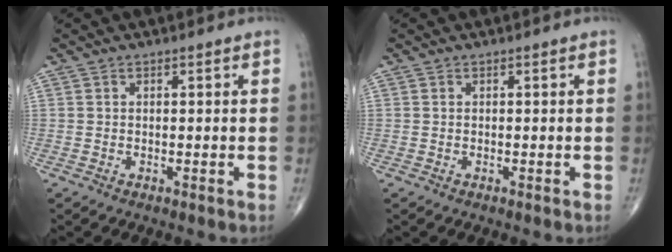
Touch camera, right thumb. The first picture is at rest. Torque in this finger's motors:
{"motor_torque": [0.79, 1.30, 0.24, 0.12, 0.00]}